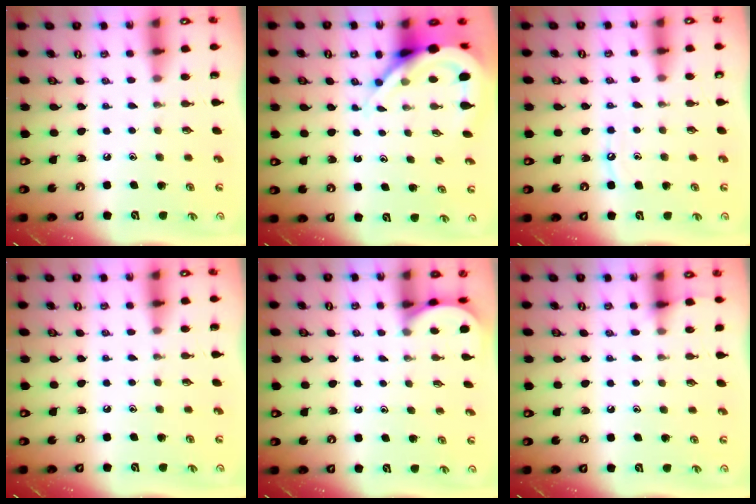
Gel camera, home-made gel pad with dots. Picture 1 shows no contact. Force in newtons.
{"total": 8.5, "press": 8.4, "slide": 1.1}
{"total": 6.2, "press": 6.2, "slide": 0.7}
{"total": 0.0}
{"total": 2.0, "press": 2.0, "slide": 0.2}
{"total": 4.3, "press": 4.2, "slide": 0.6}